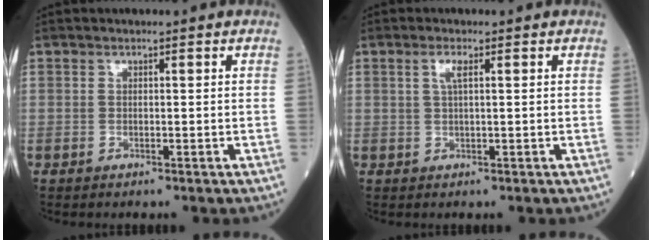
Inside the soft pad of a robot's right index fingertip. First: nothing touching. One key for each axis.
{"total": 2.0, "fx": 0.8, "fy": 0.2, "fz": 1.8, "tx": -0.041, "ty": 0.004, "tz": 0.014}